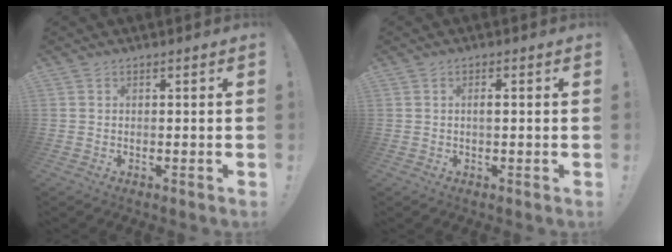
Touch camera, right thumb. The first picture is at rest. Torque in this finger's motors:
{"motor_torque": [-0.18, -0.15, 0.21, -0.06, 0.00]}